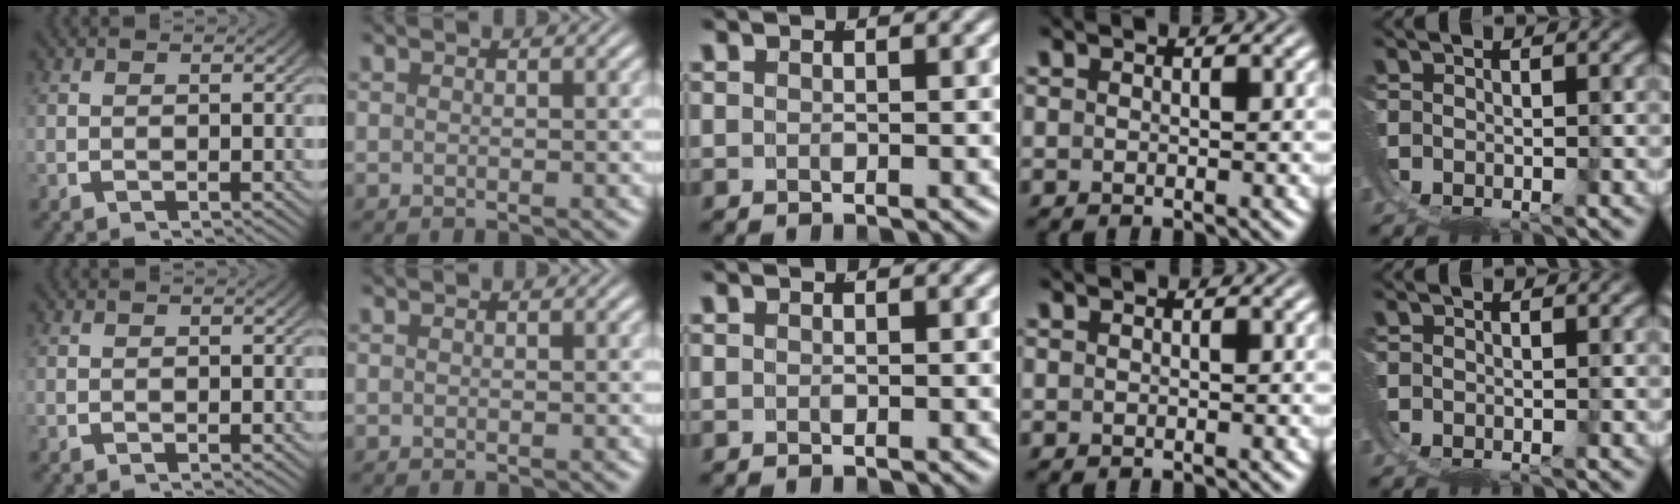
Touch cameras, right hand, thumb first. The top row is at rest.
{}